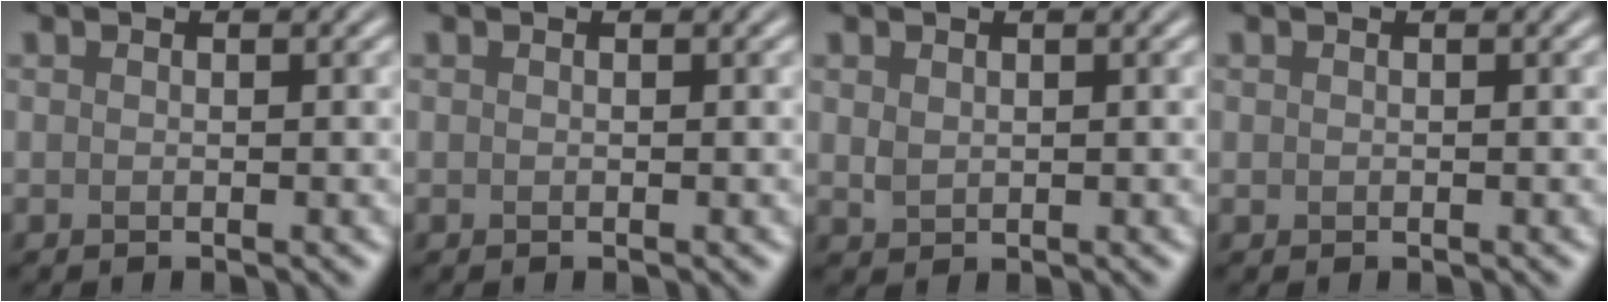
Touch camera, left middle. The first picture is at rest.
{"total": 0.0}
{"total": 0.8, "force": [0.4, 0.6, 0.3], "torque": [-0.011, -0.001, 0.018]}
{"total": 0.0}